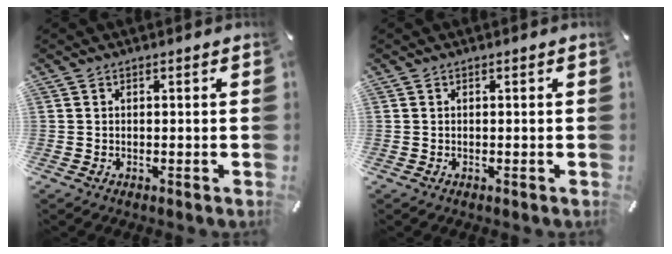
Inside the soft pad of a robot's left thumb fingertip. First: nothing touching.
{"total": 0.0}